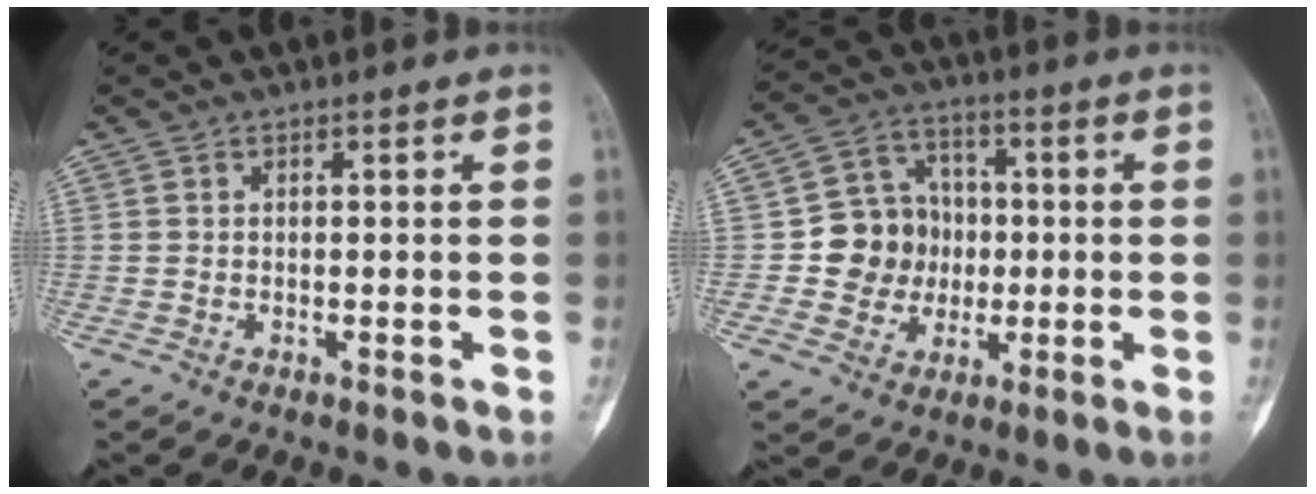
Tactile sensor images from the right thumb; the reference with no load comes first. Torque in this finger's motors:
{"motor_torque": [0.79, 1.52, 0.45, -0.58, 0.12]}